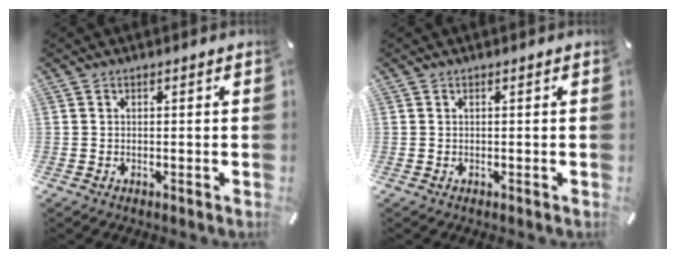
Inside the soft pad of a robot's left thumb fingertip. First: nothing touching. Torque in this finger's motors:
{"motor_torque": [0.00, 0.00, 0.01, -0.01, 0.00]}